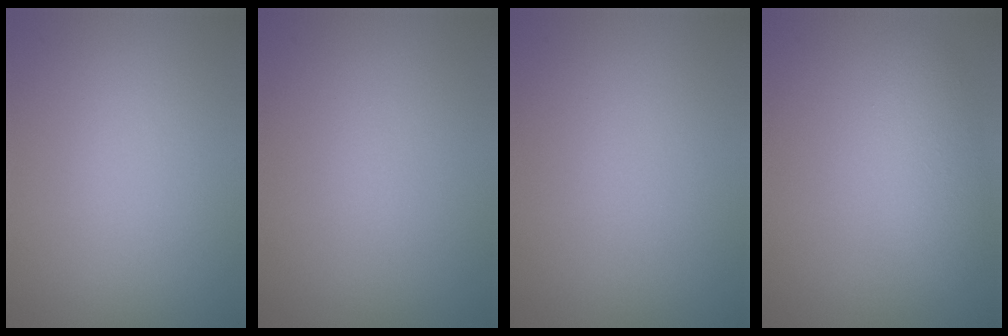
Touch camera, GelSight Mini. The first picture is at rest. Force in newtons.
{"total": 0.0}
{"total": 0.0}
{"total": 3.0, "press": 3.0, "slide": 0.1}